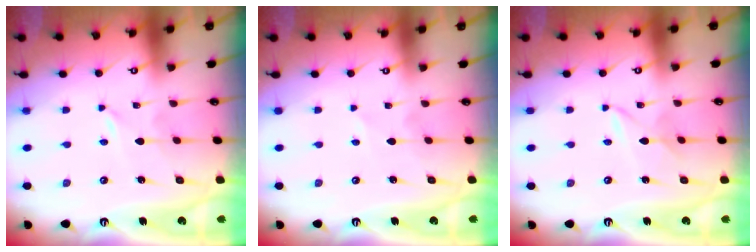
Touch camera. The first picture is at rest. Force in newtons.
{"total": 0.9, "press": 0.9, "slide": 0.2}
{"total": 3.0, "press": 3.0, "slide": 0.1}